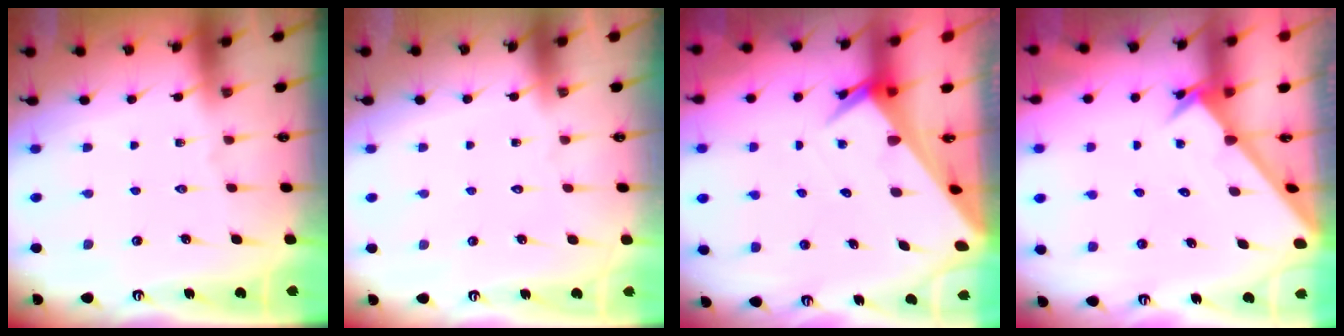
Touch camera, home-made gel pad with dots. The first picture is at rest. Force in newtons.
{"total": 1.8, "press": 1.7, "slide": 0.1}
{"total": 4.8, "press": 4.8, "slide": 0.4}
{"total": 2.6, "press": 2.6, "slide": 0.2}